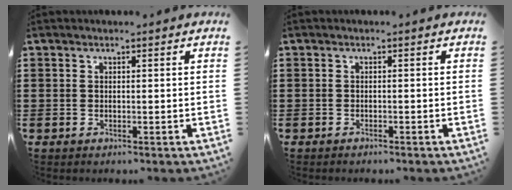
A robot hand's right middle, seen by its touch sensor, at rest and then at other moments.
{"total": 0.6, "force": [-0.6, -0.1, 0.1], "torque": [-0.004, -0.003, -0.011]}